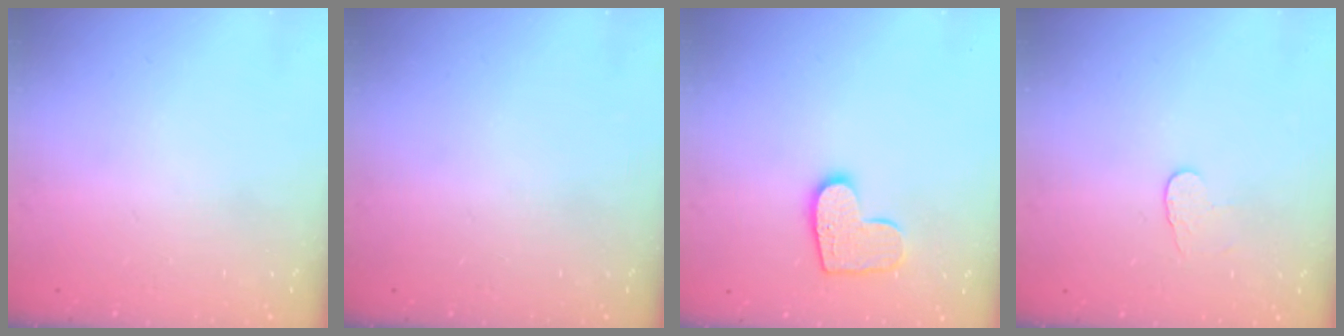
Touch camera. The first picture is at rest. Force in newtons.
{"total": 0.0}
{"total": 10.8, "press": 10.8, "slide": 0.7}
{"total": 3.1, "press": 3.1, "slide": 0.3}